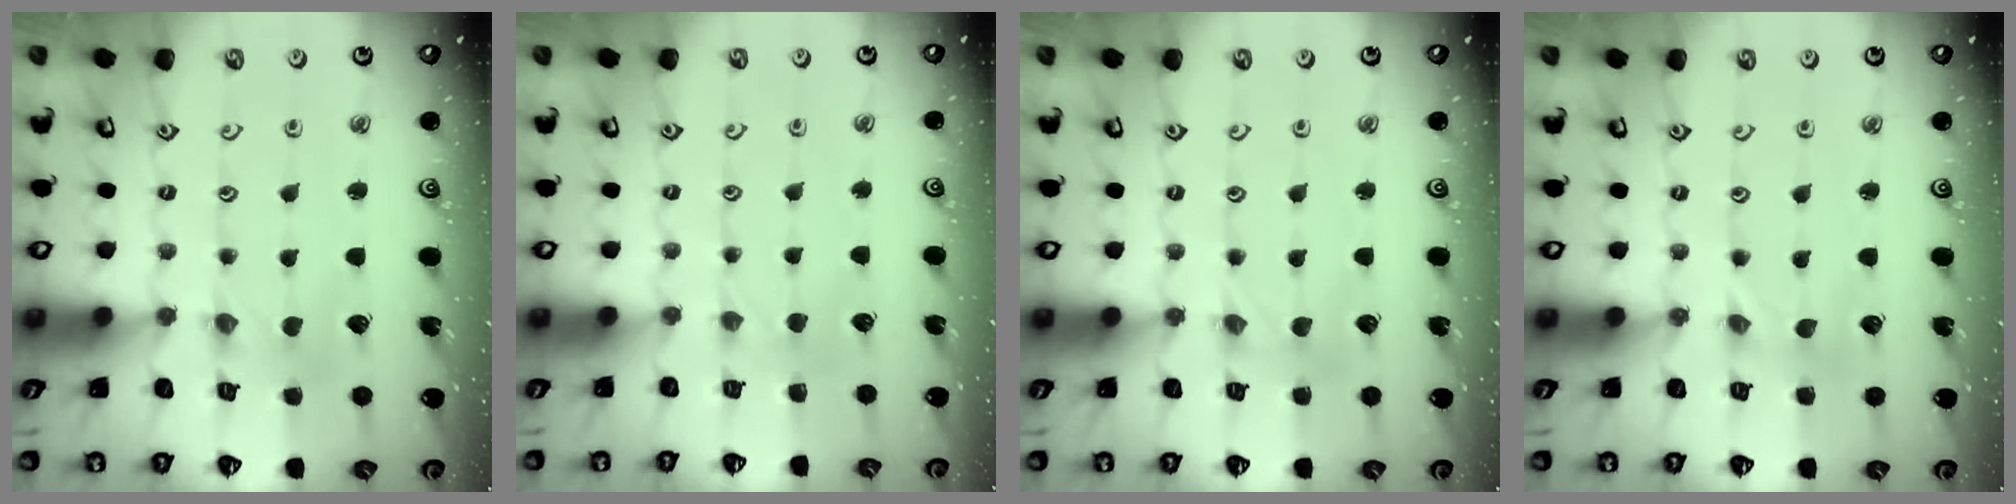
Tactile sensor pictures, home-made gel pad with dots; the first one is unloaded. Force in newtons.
{"total": 2.0, "press": 2.0, "slide": 0.4}
{"total": 1.4, "press": 1.3, "slide": 0.3}
{"total": 0.0}